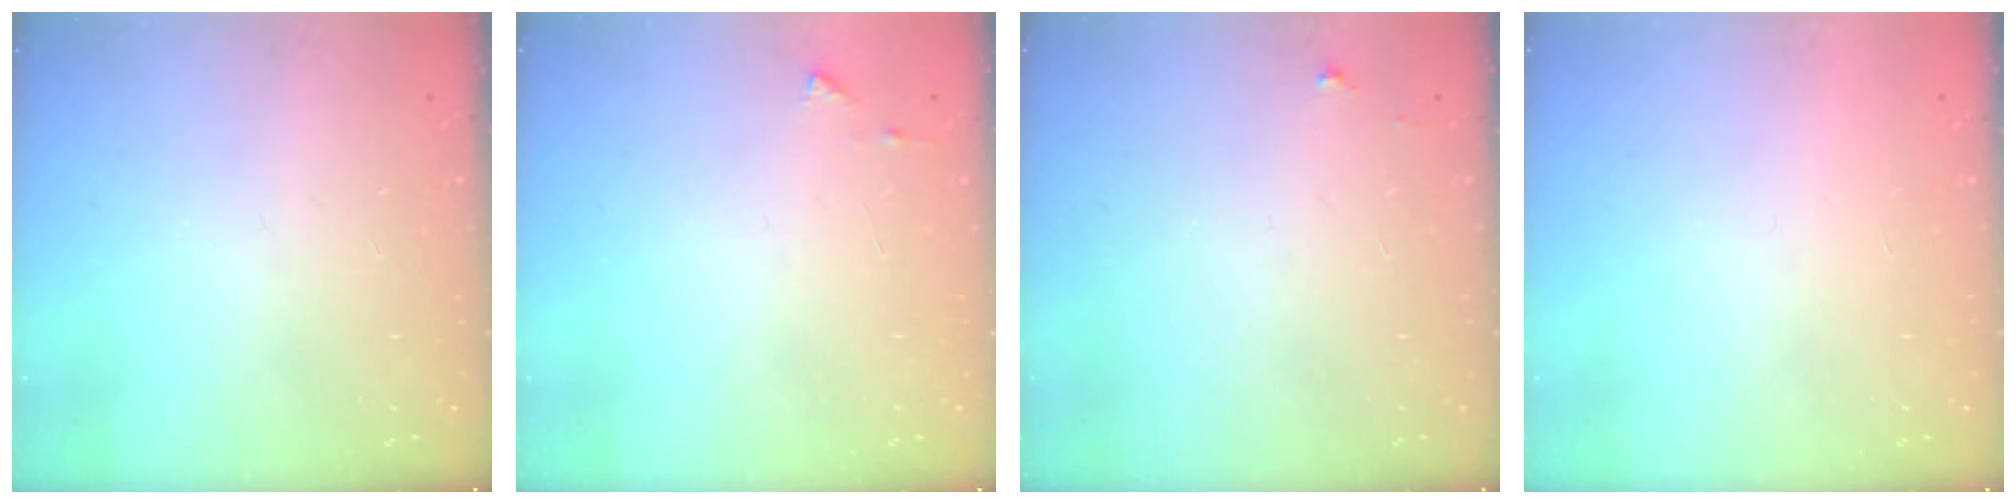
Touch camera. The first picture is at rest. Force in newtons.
{"total": 4.1, "press": 4.1, "slide": 0.5}
{"total": 3.9, "press": 3.9, "slide": 0.4}
{"total": 1.6, "press": 1.6, "slide": 0.1}